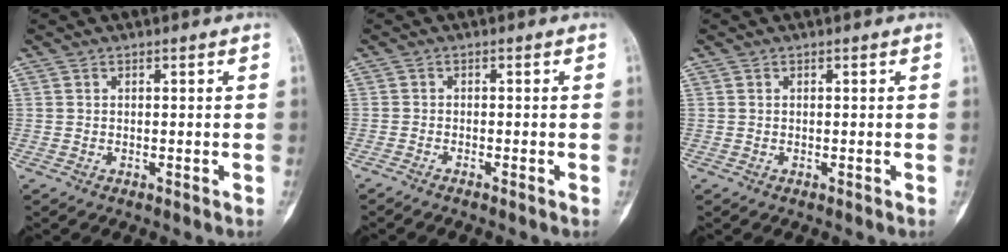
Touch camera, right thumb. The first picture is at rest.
{"total": 1.3, "force": [-0.9, -0.3, 0.8], "torque": [-0.019, 0.006, -0.018]}
{"total": 0.0}